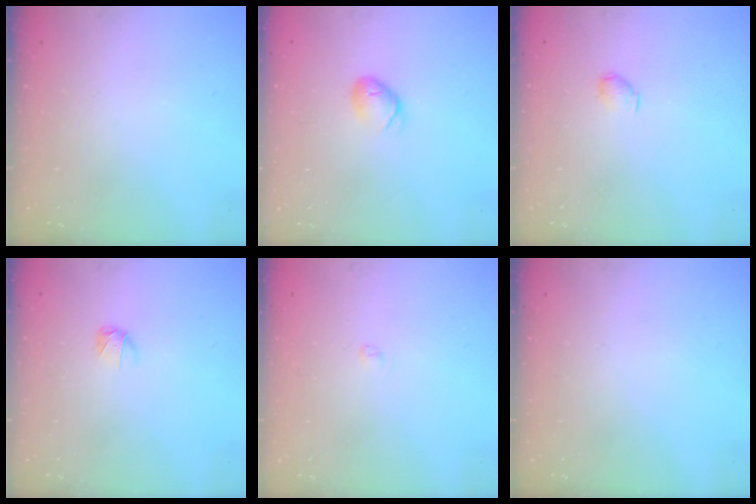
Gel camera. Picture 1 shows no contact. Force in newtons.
{"total": 6.2, "press": 6.1, "slide": 1.1}
{"total": 3.1, "press": 3.1, "slide": 0.5}
{"total": 3.0, "press": 3.0, "slide": 0.5}
{"total": 2.2, "press": 2.2, "slide": 0.2}
{"total": 0.0}